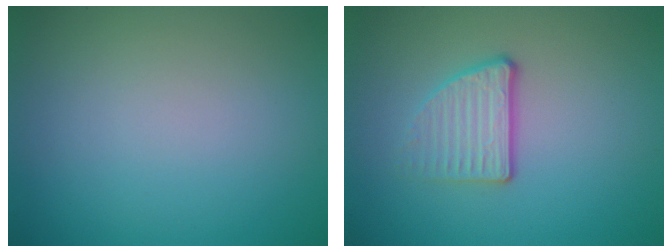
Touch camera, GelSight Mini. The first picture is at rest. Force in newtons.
{"total": 3.0, "press": 2.3, "slide": 1.9}